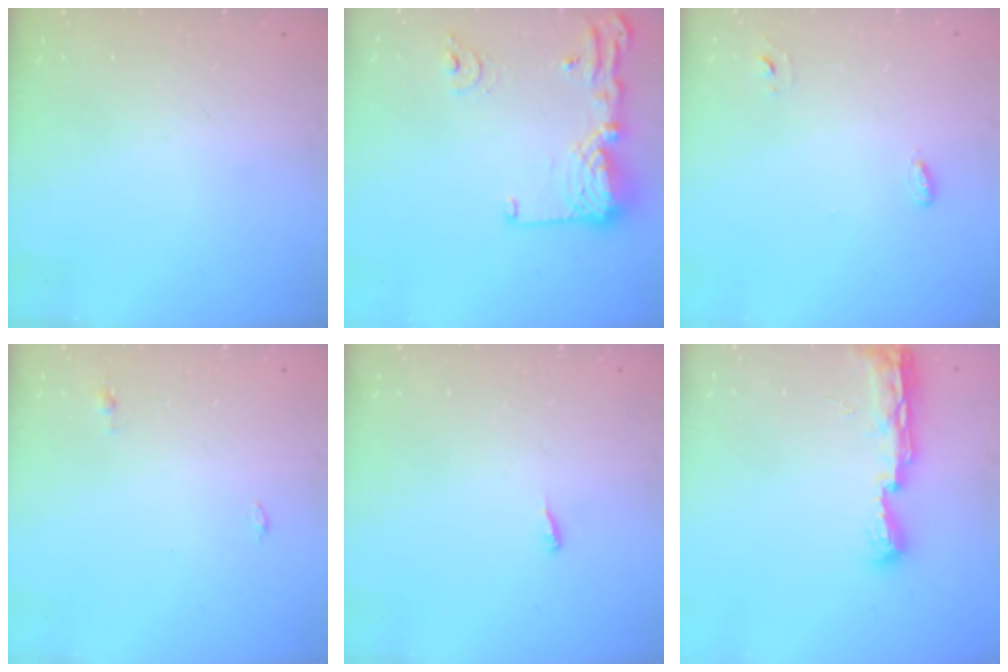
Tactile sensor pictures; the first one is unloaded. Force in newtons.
{"total": 15.0, "press": 14.9, "slide": 1.6}
{"total": 2.6, "press": 2.5, "slide": 0.6}
{"total": 3.7, "press": 3.3, "slide": 1.7}
{"total": 4.1, "press": 4.0, "slide": 0.5}
{"total": 9.3, "press": 9.3, "slide": 0.5}